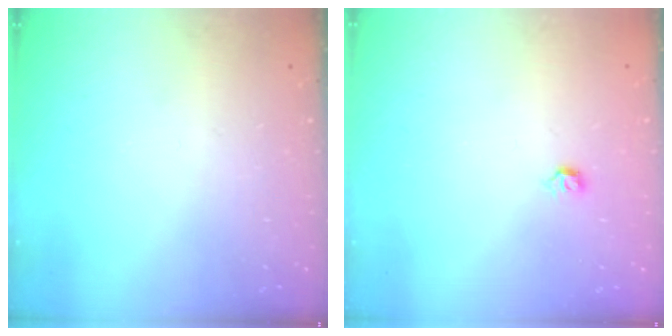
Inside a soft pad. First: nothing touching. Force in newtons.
{"total": 2.8, "press": 2.7, "slide": 0.8}